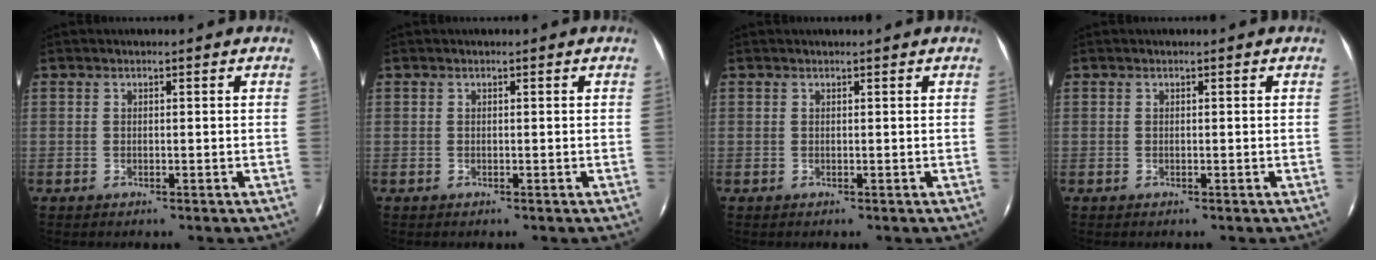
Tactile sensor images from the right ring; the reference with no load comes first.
{"total": 0.0}
{"total": 0.8, "force": [0.8, -0.2, 0.2], "torque": [-0.013, -0.002, 0.007]}
{"total": 0.0}